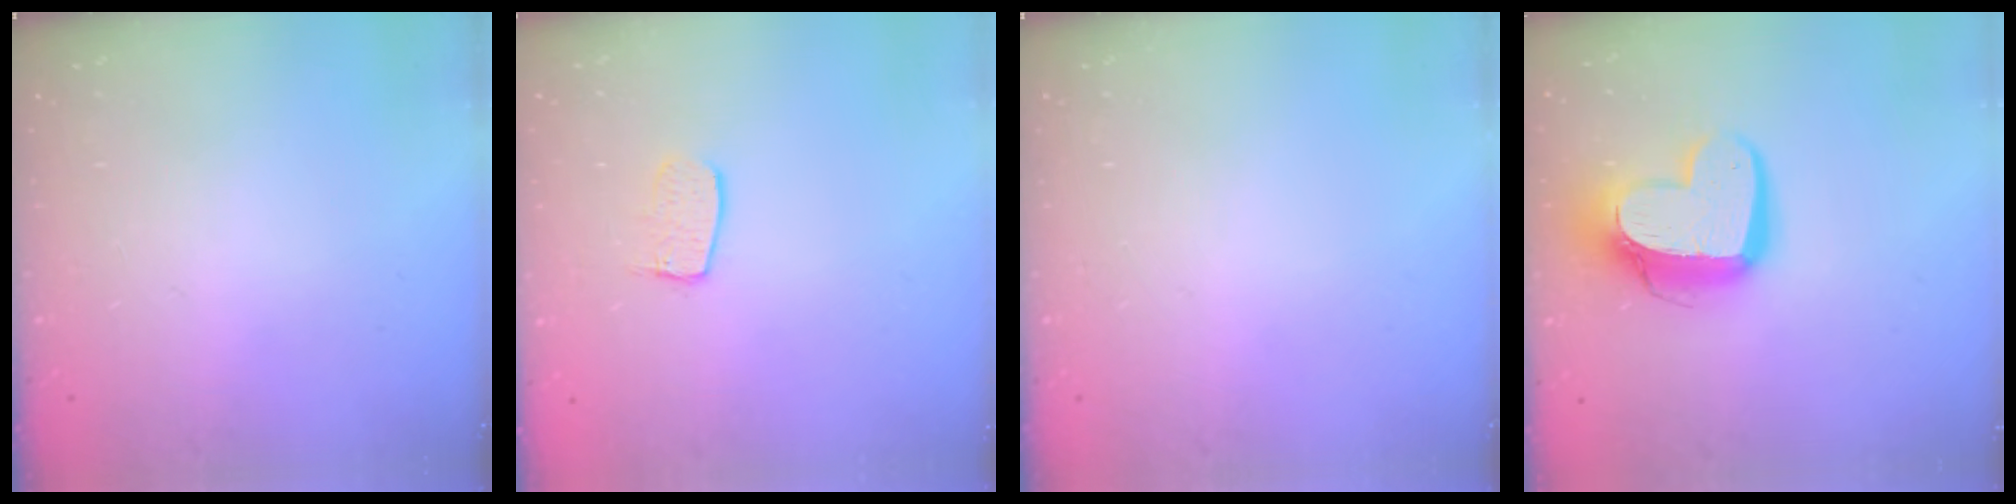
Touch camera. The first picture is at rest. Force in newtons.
{"total": 6.8, "press": 6.8, "slide": 0.3}
{"total": 0.0}
{"total": 14.4, "press": 14.3, "slide": 1.3}